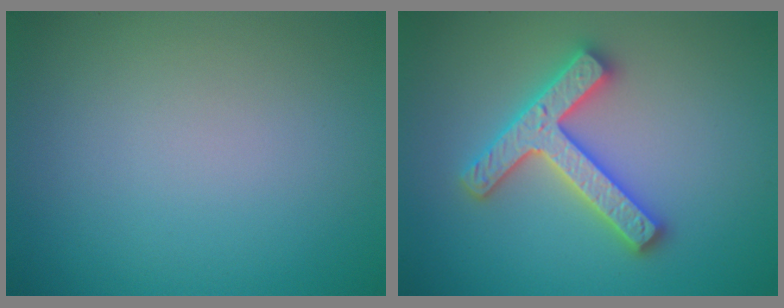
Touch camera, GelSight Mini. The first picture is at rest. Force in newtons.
{"total": 4.7, "press": 4.6, "slide": 0.9}